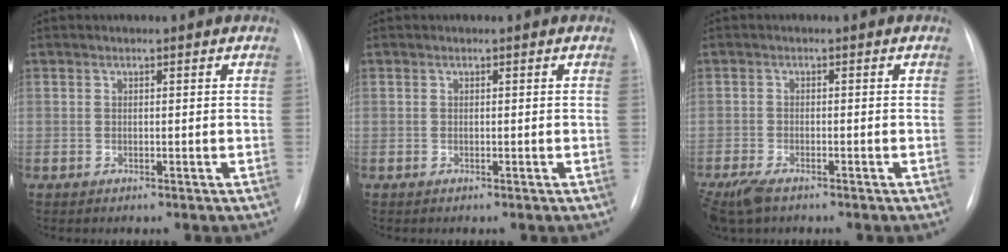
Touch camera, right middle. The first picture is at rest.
{"total": 0.0}
{"total": 6.1, "force": [-4.4, 2.2, 3.7], "torque": [-0.075, -0.014, -0.077]}